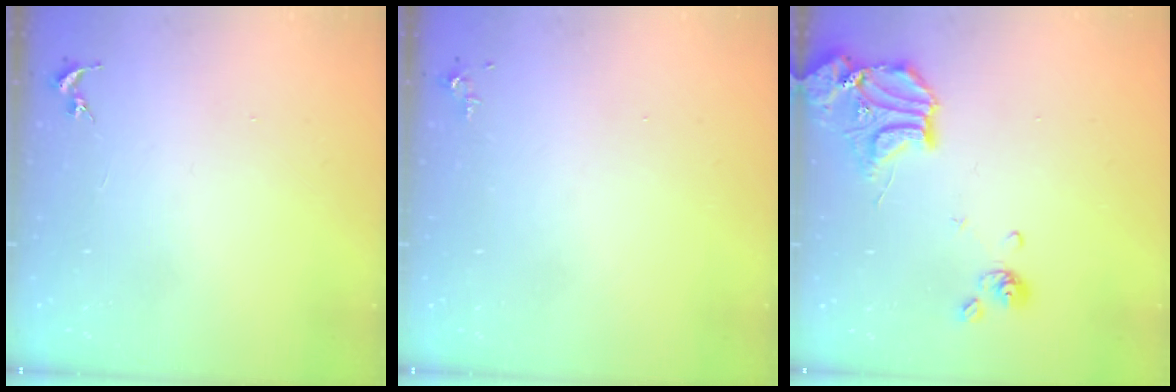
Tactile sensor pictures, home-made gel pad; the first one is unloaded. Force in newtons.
{"total": 3.5, "press": 3.4, "slide": 0.5}
{"total": 14.9, "press": 14.7, "slide": 2.2}